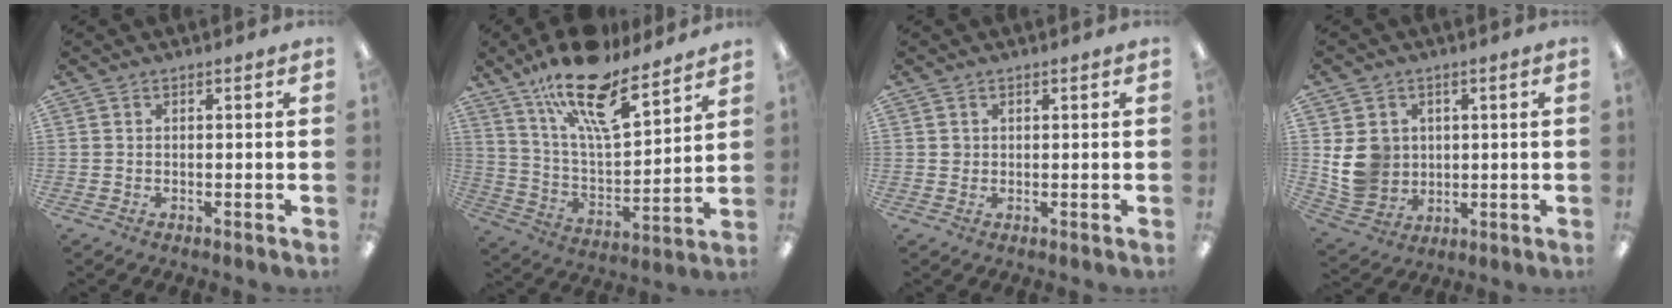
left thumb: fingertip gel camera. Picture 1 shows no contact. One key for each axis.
{"total": 20.4, "fx": 14.1, "fy": 7.2, "fz": 12.9, "tx": -0.216, "ty": -0.084, "tz": 0.241}
{"total": 1.1, "fx": 0.5, "fy": 1.0, "fz": 0.1, "tx": -0.002, "ty": 0.003, "tz": 0.009}
{"total": 9.0, "fx": 1.5, "fy": 8.3, "fz": 3.1, "tx": -0.076, "ty": 0.001, "tz": 0.038}